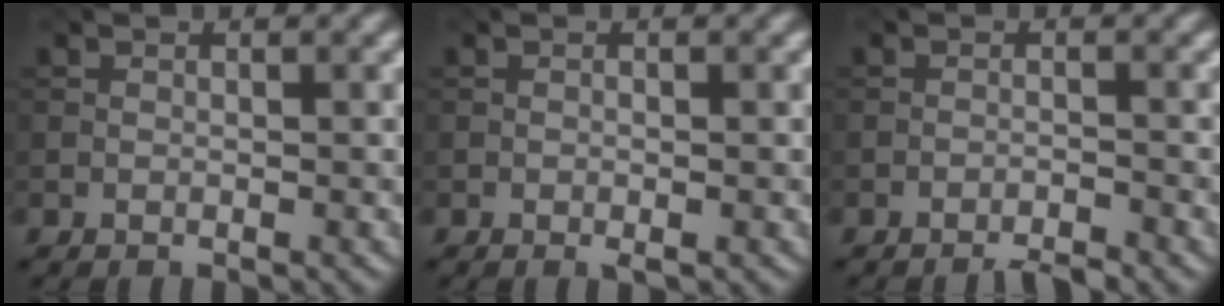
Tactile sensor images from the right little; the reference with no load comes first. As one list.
[{"total": 0.8, "force": [-0.2, 0.2, 0.7], "torque": [-0.012, -0.001, -0.003]}, {"total": 2.0, "force": [-1.7, 0.1, 1.0], "torque": [-0.017, 0.004, -0.034]}]